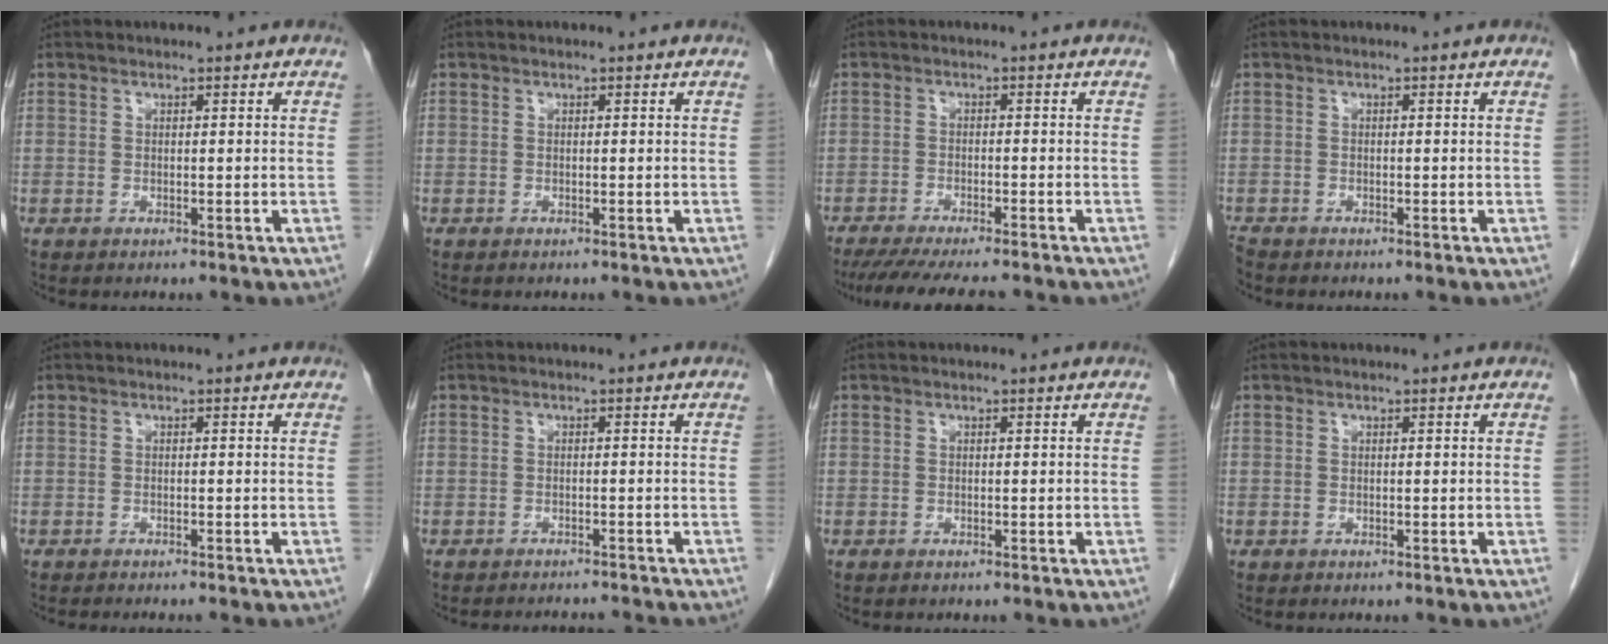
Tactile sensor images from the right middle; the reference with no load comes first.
{"total": 0.0}
{"total": 11.5, "force": [-9.9, 1.0, 5.7], "torque": [-0.078, -0.025, -0.141]}
{"total": 1.2, "force": [-1.1, 0.3, 0.2], "torque": [-0.010, -0.004, -0.021]}
{"total": 4.6, "force": [-4.1, 0.1, 2.1], "torque": [-0.018, -0.004, -0.054]}
{"total": 6.7, "force": [-6.5, 0.4, 1.5], "torque": [-0.016, -0.002, -0.078]}
{"total": 0.0}
{"total": 0.0}